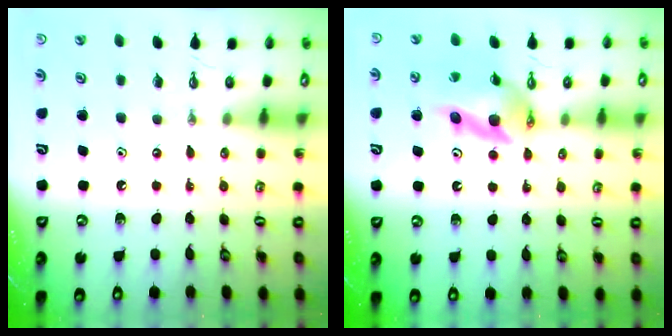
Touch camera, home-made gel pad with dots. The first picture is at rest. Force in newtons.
{"total": 11.6, "press": 11.5, "slide": 1.4}